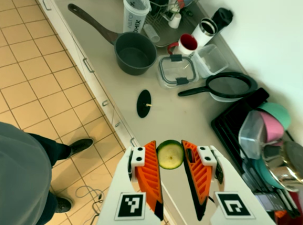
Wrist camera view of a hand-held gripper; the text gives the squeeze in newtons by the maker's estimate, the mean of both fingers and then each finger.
{"total": 9.3, "left": 9.0, "right": 9.6}